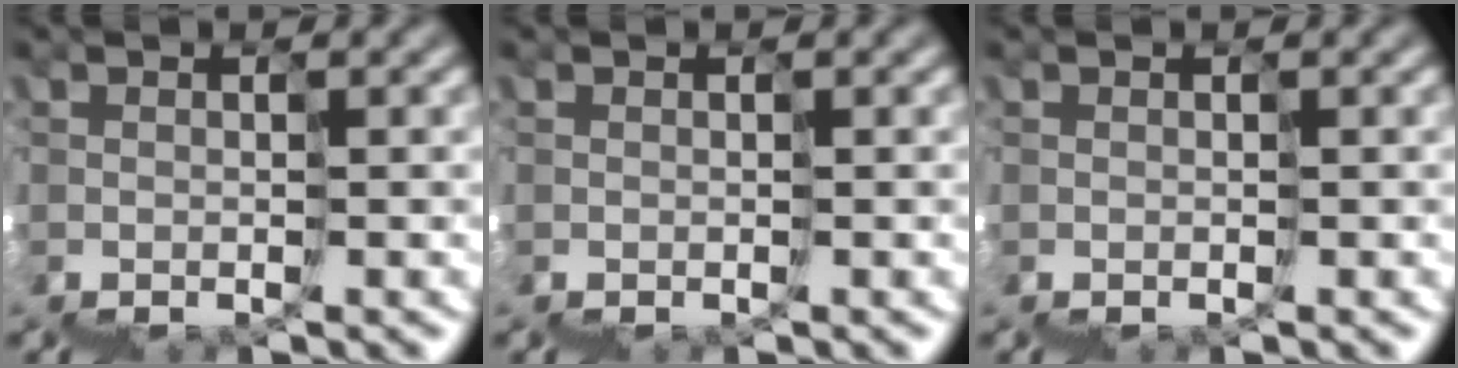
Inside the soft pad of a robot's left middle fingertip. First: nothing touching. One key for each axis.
{"total": 0.0}
{"total": 0.0}